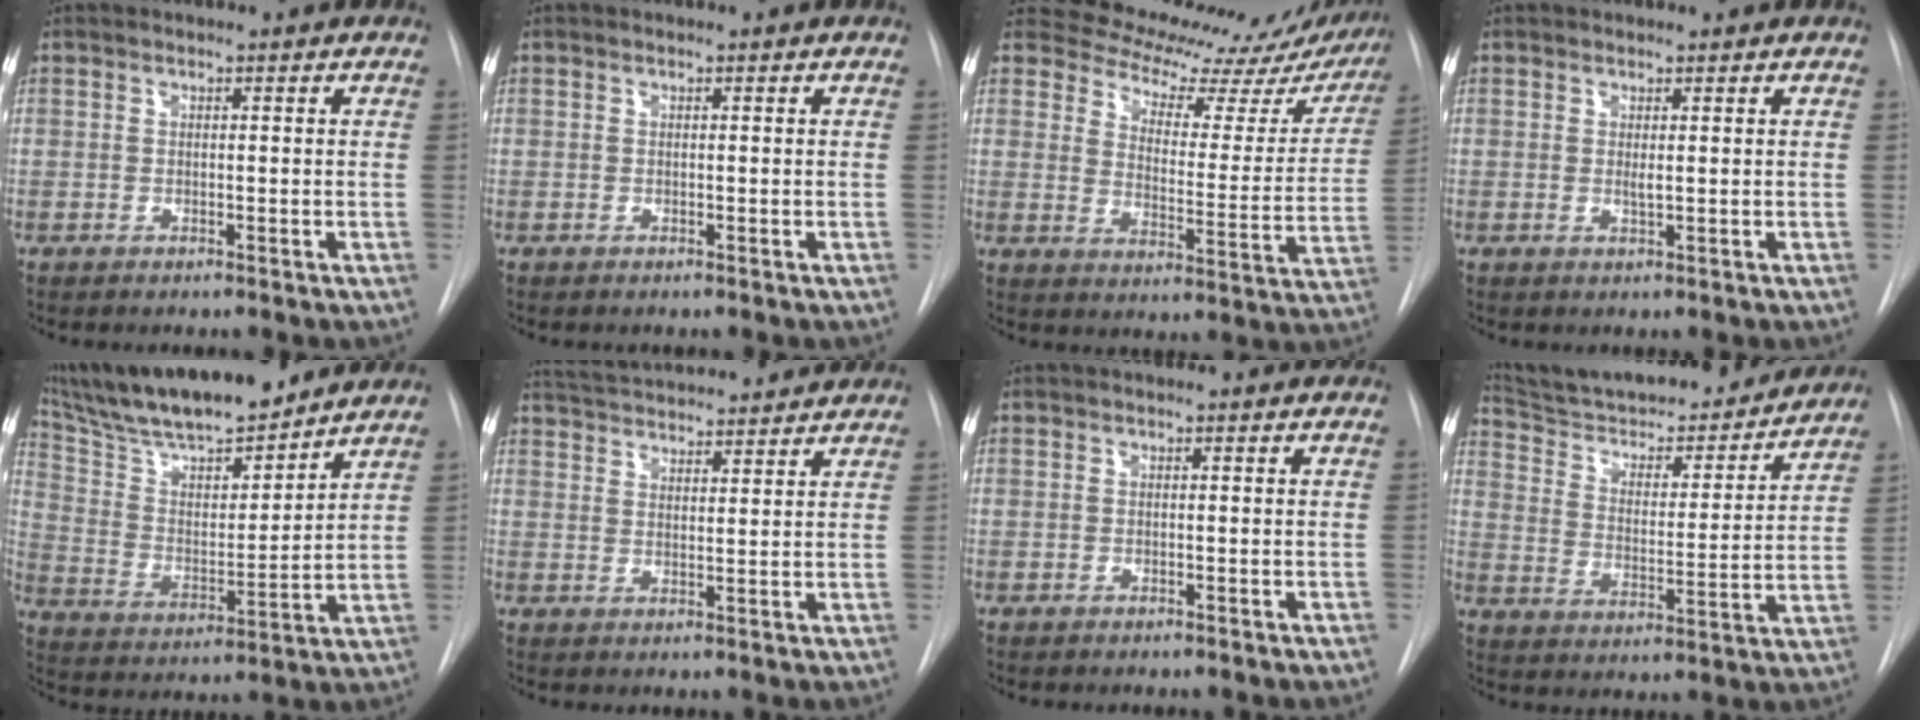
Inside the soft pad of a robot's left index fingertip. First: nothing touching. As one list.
[{"total": 0.0}, {"total": 20.1, "force": [18.4, 6.5, 4.9], "torque": [-0.055, -0.055, 0.214]}, {"total": 0.8, "force": [-0.6, 0.2, 0.5], "torque": [-0.014, -0.010, -0.006]}, {"total": 19.2, "force": [16.5, 2.9, 9.4], "torque": [-0.172, 0.006, 0.289]}, {"total": 12.7, "force": [12.1, 1.7, 3.8], "torque": [-0.069, 0.024, 0.180]}, {"total": 0.0}, {"total": 22.7, "force": [20.9, 4.3, 7.9], "torque": [-0.119, -0.024, 0.299]}]